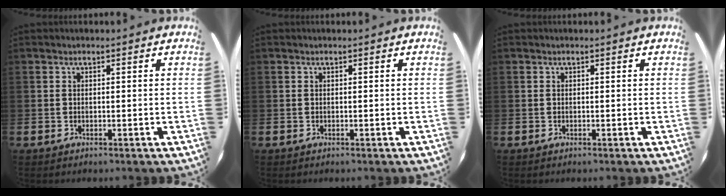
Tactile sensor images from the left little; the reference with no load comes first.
{"total": 0.0}
{"total": 0.0}